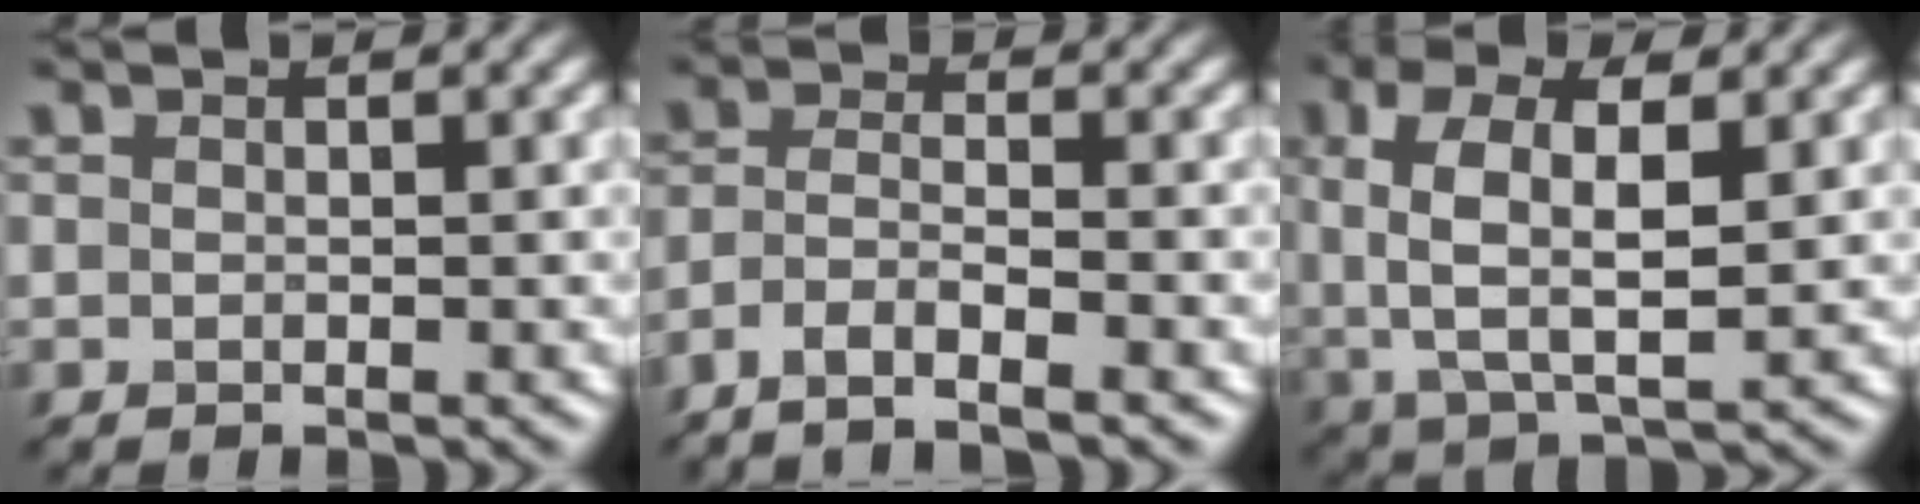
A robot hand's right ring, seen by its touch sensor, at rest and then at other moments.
{"total": 3.9, "force": [-2.9, 0.7, 2.6], "torque": [-0.049, 0.000, -0.061]}
{"total": 6.4, "force": [1.3, 3.0, 5.5], "torque": [-0.115, 0.003, 0.020]}